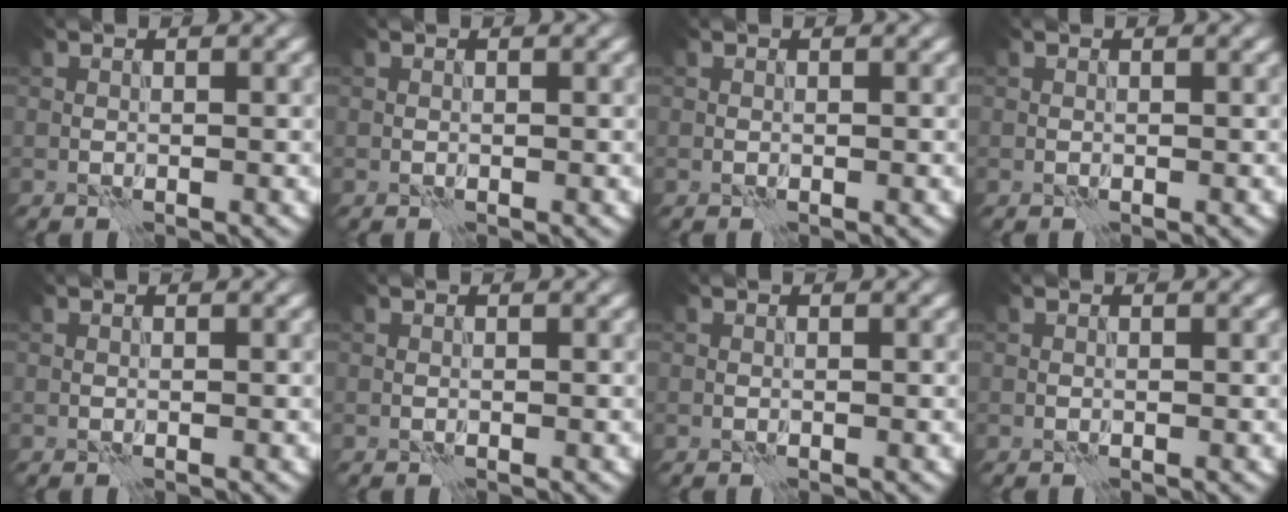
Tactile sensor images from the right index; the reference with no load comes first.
{"total": 0.0}
{"total": 0.0}
{"total": 0.0}
{"total": 0.0}
{"total": 0.0}
{"total": 0.0}
{"total": 0.0}